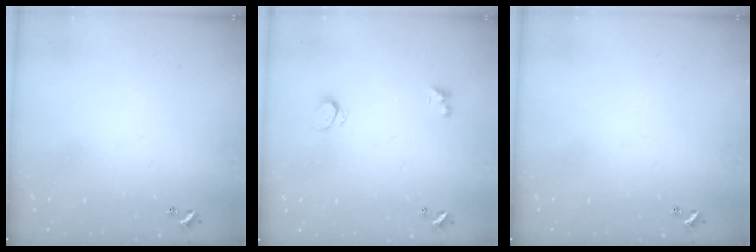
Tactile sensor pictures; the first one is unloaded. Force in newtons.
{"total": 1.6, "press": 1.5, "slide": 0.5}
{"total": 0.0}